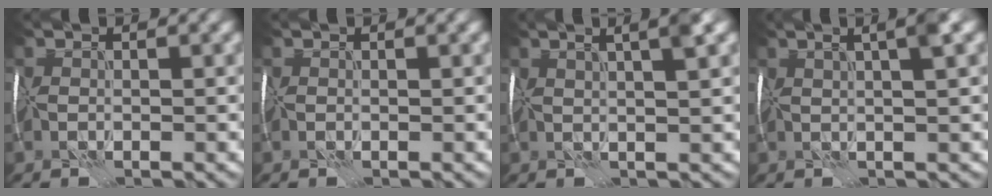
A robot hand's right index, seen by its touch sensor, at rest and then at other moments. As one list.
[{"total": 0.0}, {"total": 4.6, "force": [2.3, 0.9, 3.8], "torque": [-0.033, 0.029, 0.022]}, {"total": 4.0, "force": [1.8, 0.5, 3.5], "torque": [-0.039, 0.022, 0.024]}]